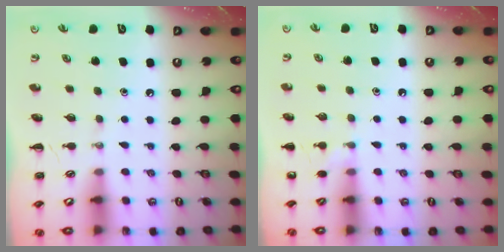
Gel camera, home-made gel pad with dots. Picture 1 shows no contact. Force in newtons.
{"total": 5.5, "press": 5.3, "slide": 1.6}